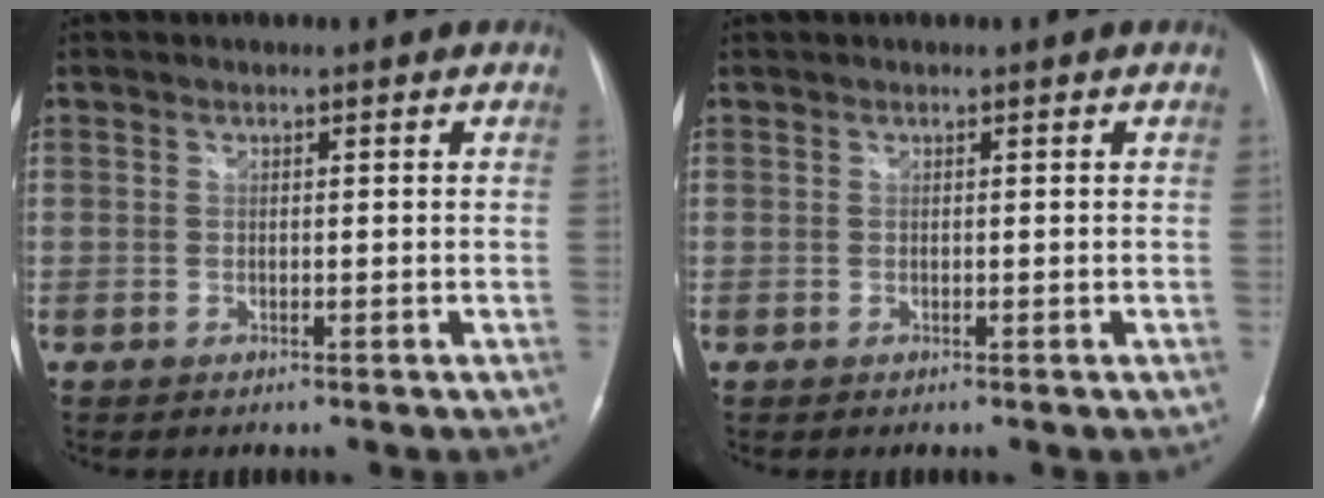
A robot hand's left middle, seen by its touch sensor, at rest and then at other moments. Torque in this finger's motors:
{"motor_torque": [0.06, 0.05, -0.04, 0.00]}